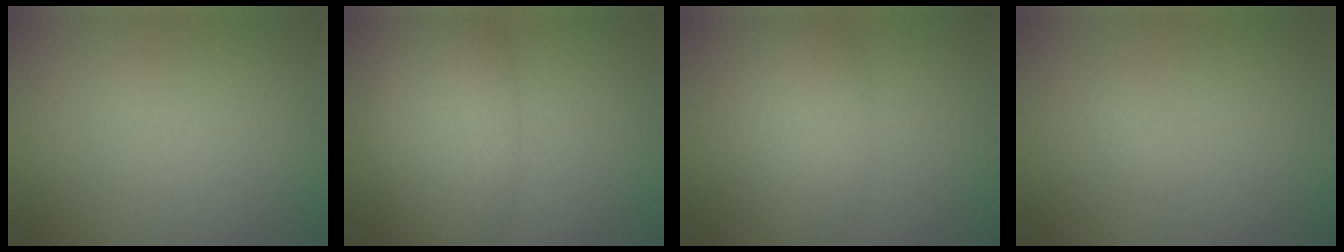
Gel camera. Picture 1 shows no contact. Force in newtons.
{"total": 7.7, "press": 7.7, "slide": 0.3}
{"total": 4.2, "press": 4.2, "slide": 0.1}
{"total": 0.5, "press": 0.5, "slide": 0.0}